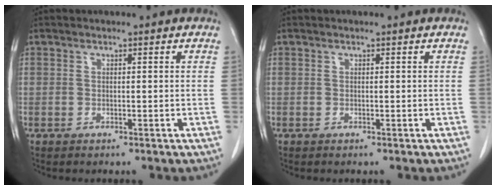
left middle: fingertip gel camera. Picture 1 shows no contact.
{"total": 0.0}